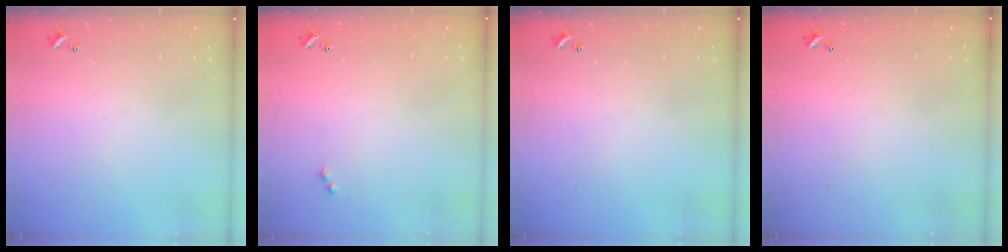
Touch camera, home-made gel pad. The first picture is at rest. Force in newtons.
{"total": 2.0, "press": 2.0, "slide": 0.4}
{"total": 0.0}
{"total": 2.9, "press": 2.9, "slide": 0.1}